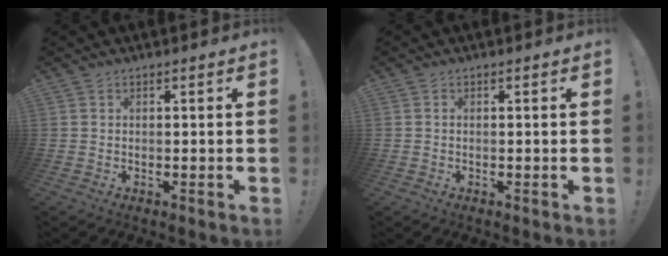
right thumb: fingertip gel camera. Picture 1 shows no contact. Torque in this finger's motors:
{"motor_torque": [0.20, -1.68, -0.45, -0.11, -0.13]}